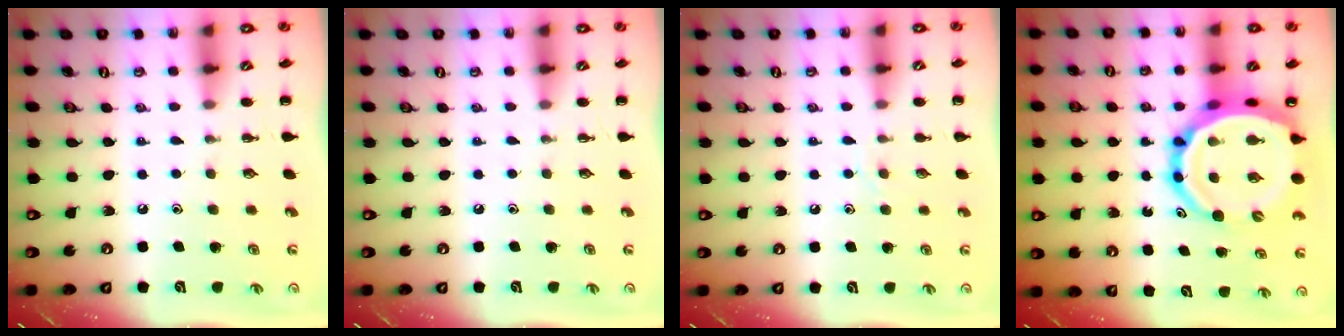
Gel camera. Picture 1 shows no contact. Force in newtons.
{"total": 0.0}
{"total": 6.2, "press": 6.0, "slide": 1.2}
{"total": 19.6, "press": 19.0, "slide": 5.0}